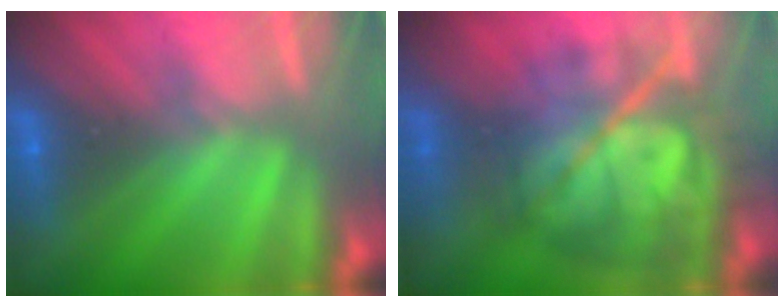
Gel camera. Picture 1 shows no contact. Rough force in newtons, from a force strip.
{"total": 10.2}